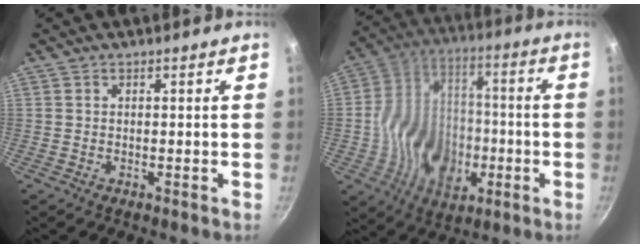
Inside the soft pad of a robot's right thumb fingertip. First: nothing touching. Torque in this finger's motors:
{"motor_torque": [1.99, 2.33, 0.46, 0.07, 0.19]}